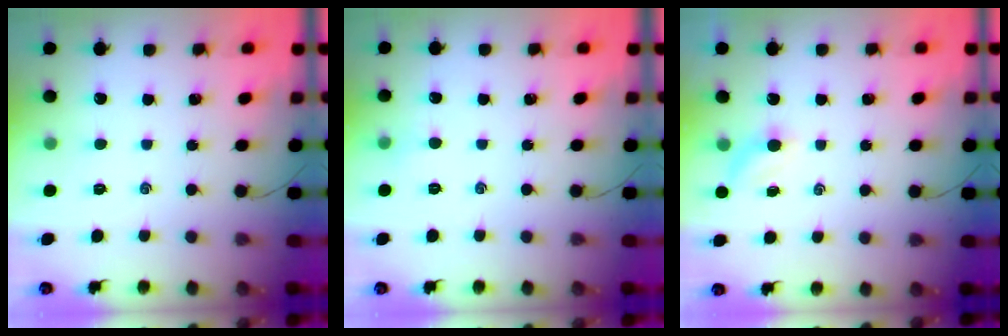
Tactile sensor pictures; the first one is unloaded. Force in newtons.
{"total": 2.4, "press": 2.3, "slide": 0.7}
{"total": 2.4, "press": 2.3, "slide": 0.7}